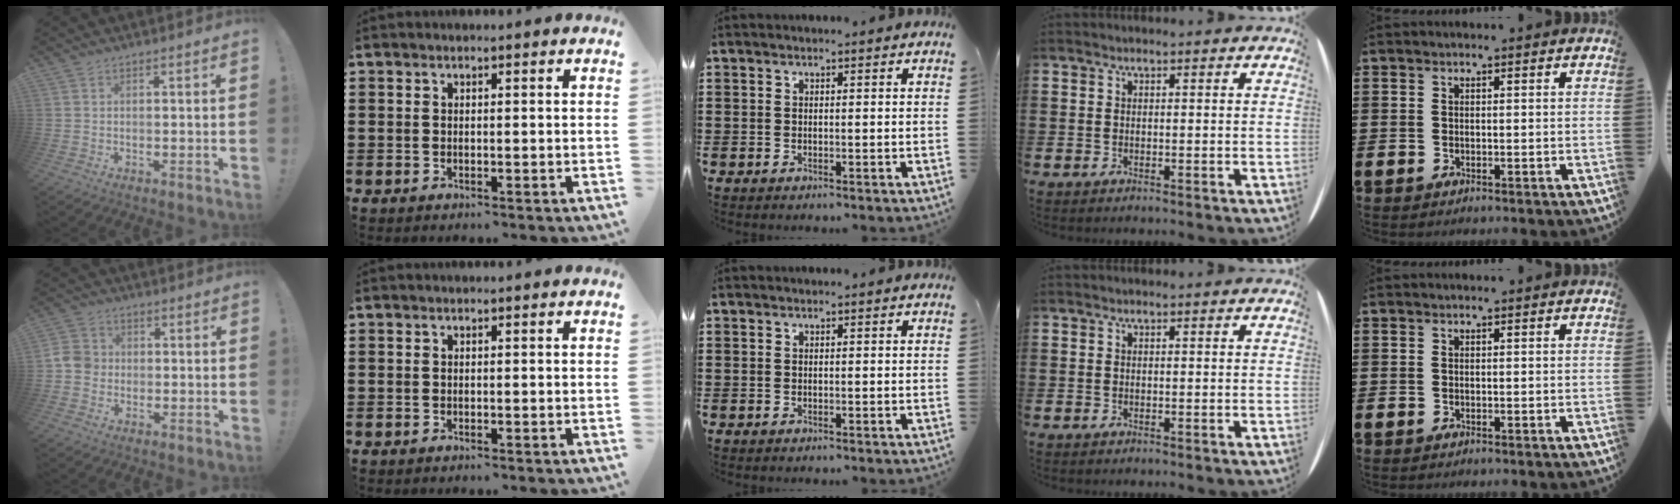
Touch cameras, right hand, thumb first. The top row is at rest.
{"thumb": {"total": 5.9, "force": [-1.4, 5.3, 2.2], "torque": [-0.039, 0.020, -0.022]}}